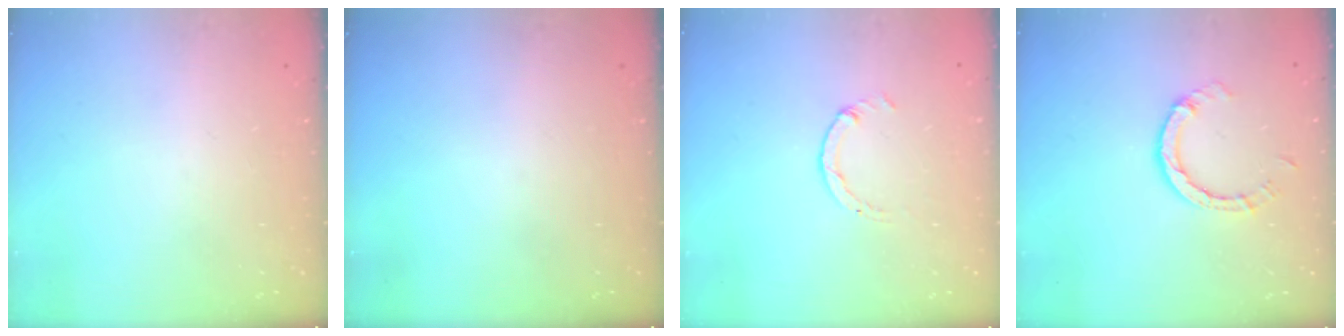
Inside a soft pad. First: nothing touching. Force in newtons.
{"total": 0.0}
{"total": 1.1, "press": 1.1, "slide": 0.2}
{"total": 3.9, "press": 3.9, "slide": 0.2}